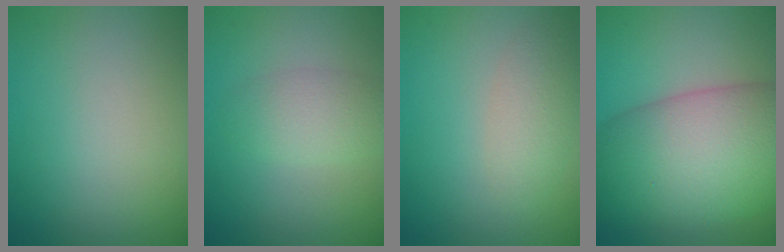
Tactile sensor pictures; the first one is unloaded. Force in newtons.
{"total": 2.8, "press": 2.8, "slide": 0.1}
{"total": 2.5, "press": 2.5, "slide": 0.2}
{"total": 11.9, "press": 11.9, "slide": 0.2}